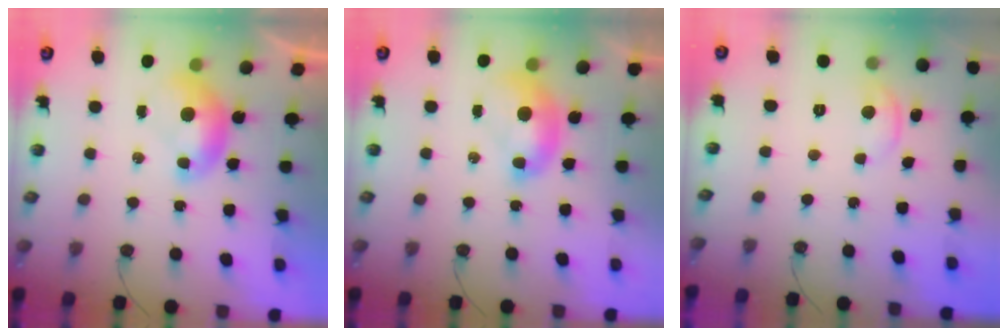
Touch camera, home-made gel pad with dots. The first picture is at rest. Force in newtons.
{"total": 2.2, "press": 2.1, "slide": 0.3}
{"total": 0.9, "press": 0.8, "slide": 0.3}